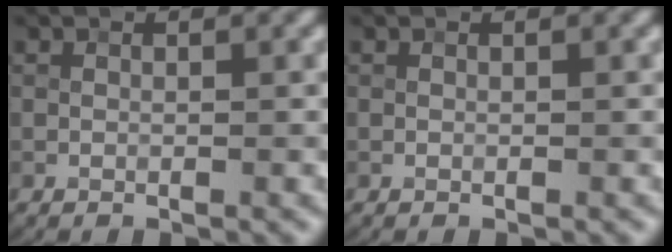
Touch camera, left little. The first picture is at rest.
{"total": 0.0}